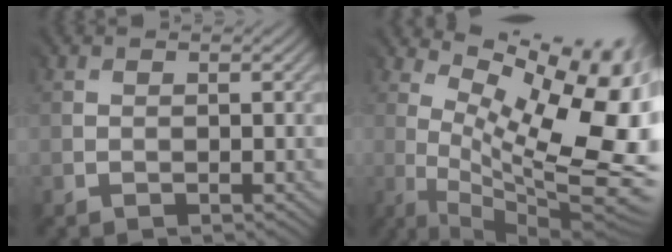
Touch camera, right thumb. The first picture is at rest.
{"total": 15.2, "force": [4.2, 5.0, 13.8], "torque": [-0.196, 0.014, 0.093]}